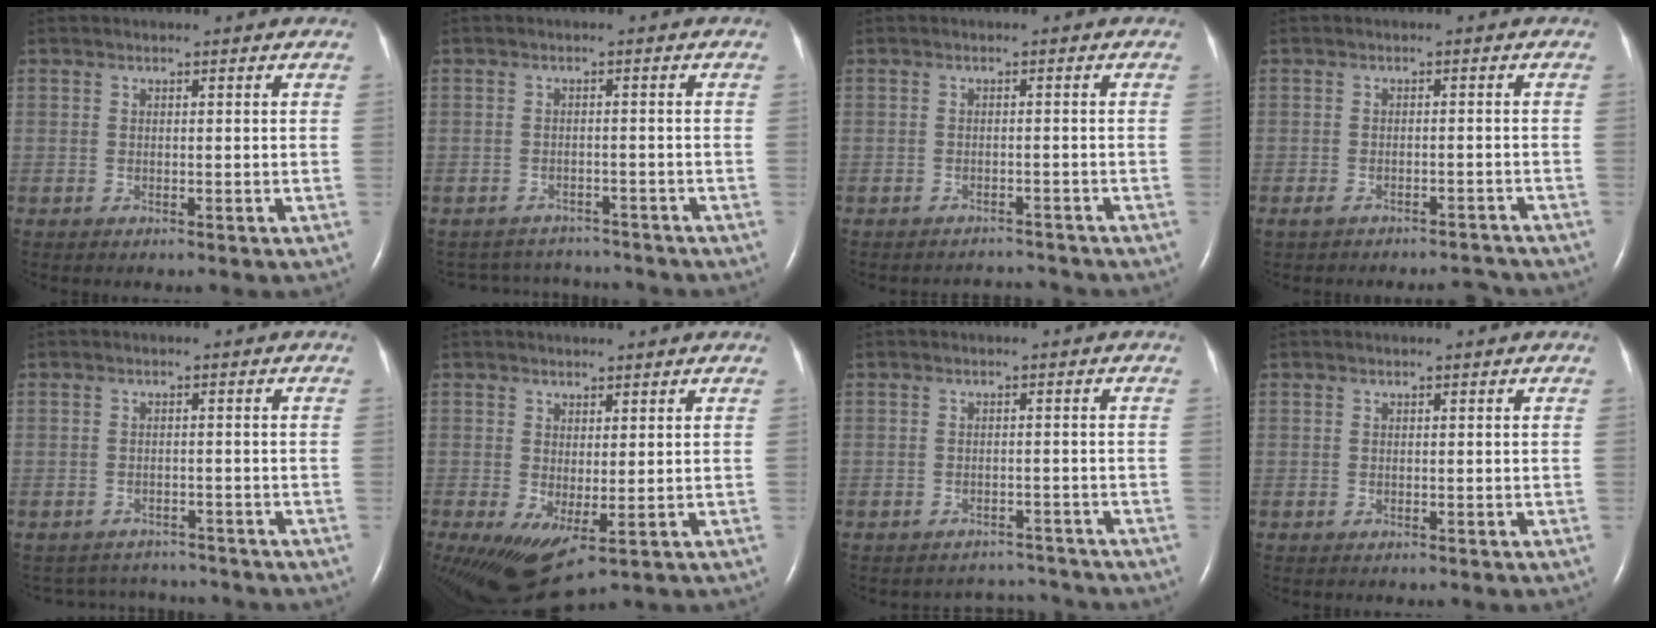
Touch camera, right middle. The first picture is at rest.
{"total": 6.2, "force": [-6.0, 1.4, -0.4], "torque": [0.003, 0.015, -0.078]}
{"total": 3.3, "force": [-3.1, 0.1, -0.9], "torque": [0.012, -0.002, -0.045]}
{"total": 4.3, "force": [-3.9, 1.3, 1.1], "torque": [-0.017, 0.005, -0.055]}
{"total": 5.7, "force": [-5.5, 1.3, -0.5], "torque": [0.004, 0.014, -0.071]}
{"total": 7.3, "force": [-1.5, 2.5, 6.7], "torque": [-0.123, -0.014, -0.009]}
{"total": 4.4, "force": [-4.2, 0.8, -1.3], "torque": [0.014, 0.014, -0.055]}
{"total": 0.0}